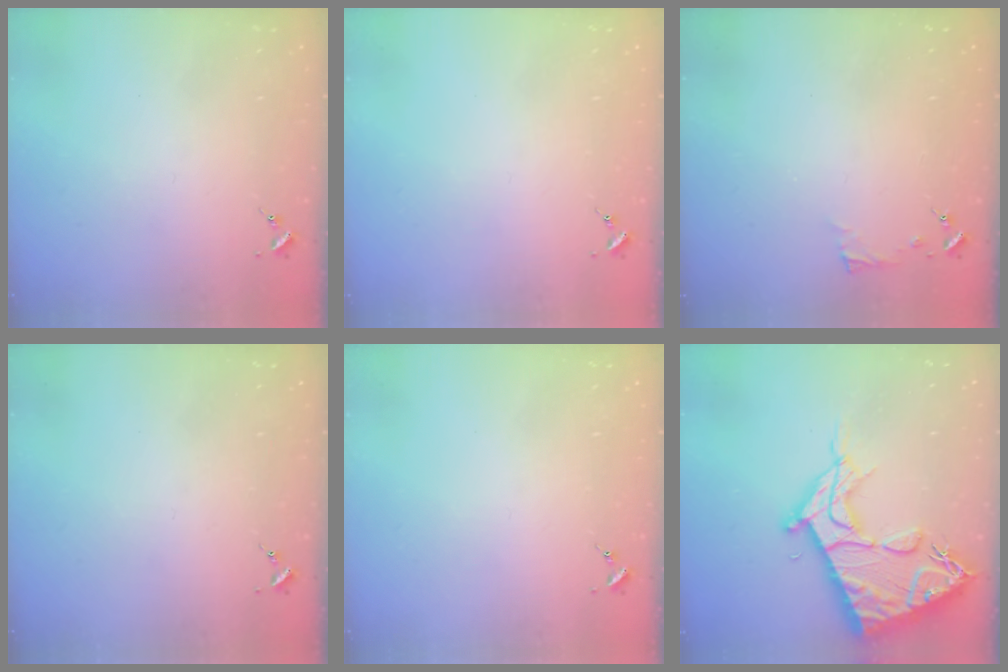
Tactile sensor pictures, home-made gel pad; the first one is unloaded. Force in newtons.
{"total": 0.0}
{"total": 3.8, "press": 3.7, "slide": 0.4}
{"total": 0.0}
{"total": 0.0}
{"total": 19.5, "press": 19.4, "slide": 1.8}